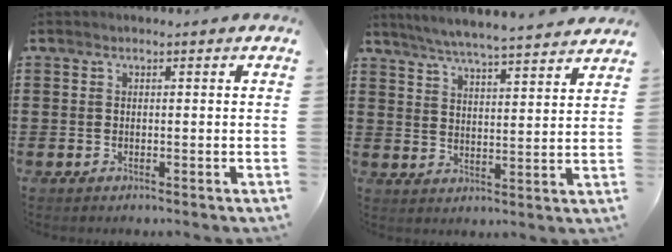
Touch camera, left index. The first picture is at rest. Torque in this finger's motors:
{"motor_torque": [1.10, -1.04, 0.28, 0.15]}